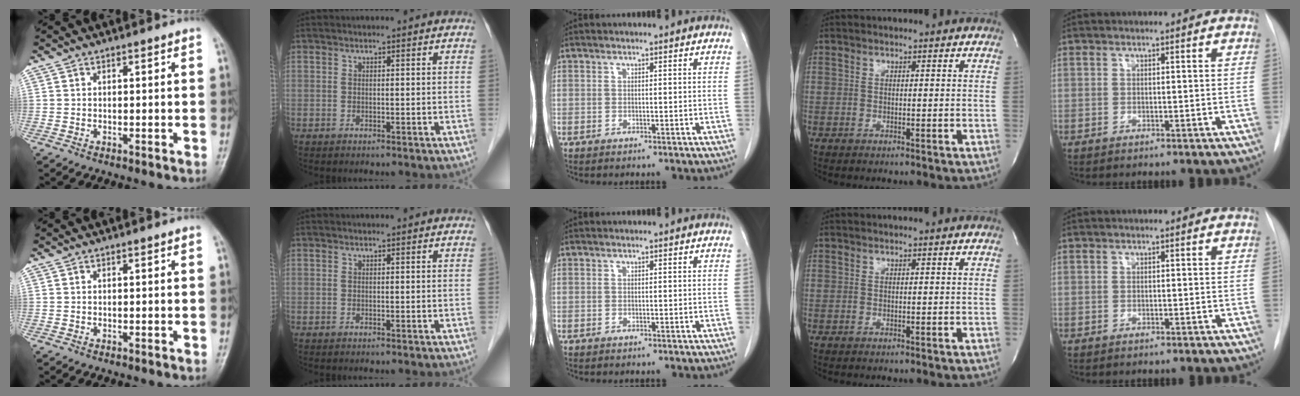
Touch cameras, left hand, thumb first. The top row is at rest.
{}